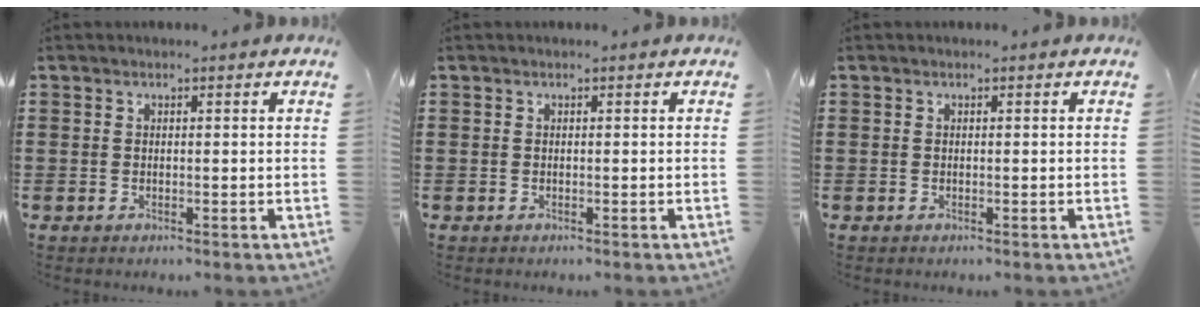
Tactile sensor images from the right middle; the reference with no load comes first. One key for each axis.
{"total": 0.0}
{"total": 0.0}